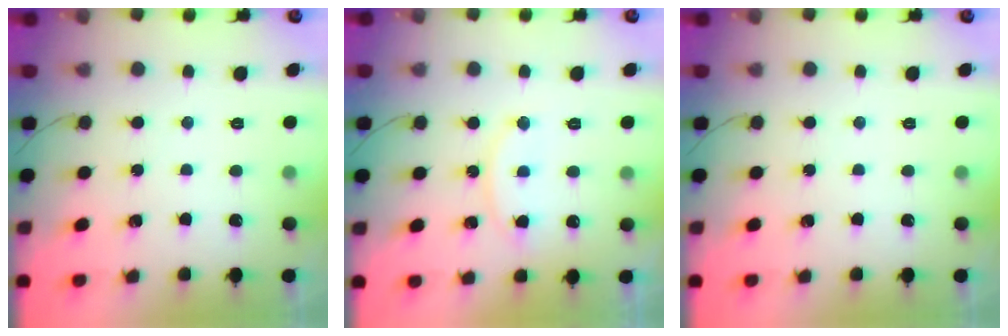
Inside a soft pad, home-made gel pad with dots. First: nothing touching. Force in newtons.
{"total": 9.4, "press": 9.4, "slide": 0.7}
{"total": 0.0}